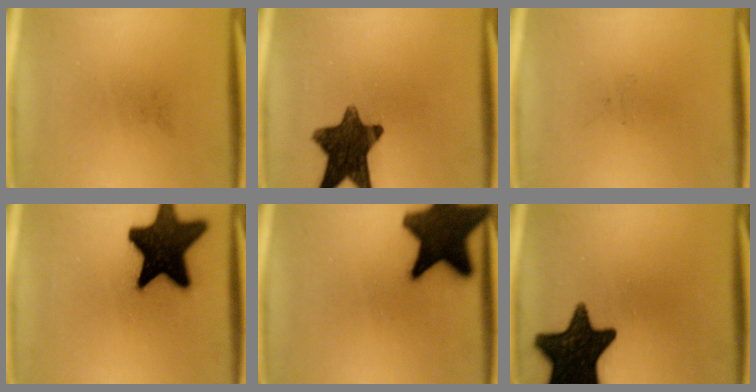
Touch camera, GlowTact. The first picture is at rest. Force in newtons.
{"total": 12.0}
{"total": 0.0}
{"total": 19.9}
{"total": 18.0}
{"total": 16.5}